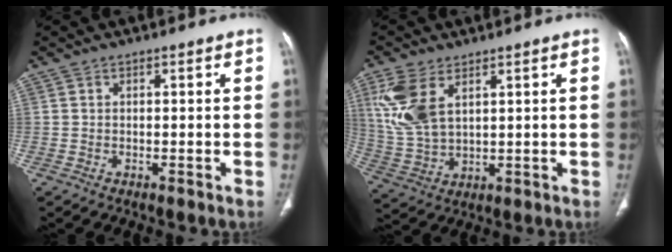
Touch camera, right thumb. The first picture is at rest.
{"total": 10.9, "force": [4.5, 5.8, 7.9], "torque": [-0.182, -0.008, 0.104]}